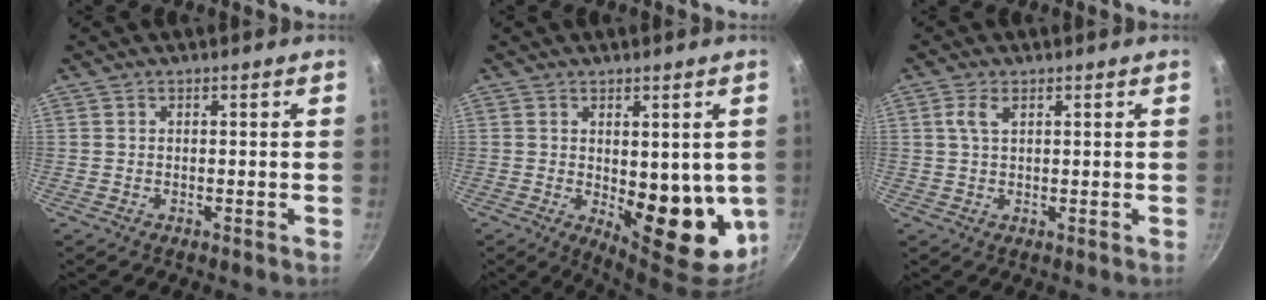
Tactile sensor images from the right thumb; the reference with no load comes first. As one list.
[{"total": 15.2, "force": [-1.0, 7.4, 13.3], "torque": [-0.137, -0.033, 0.003]}, {"total": 2.9, "force": [1.2, 1.5, 2.2], "torque": [-0.043, 0.000, 0.022]}]